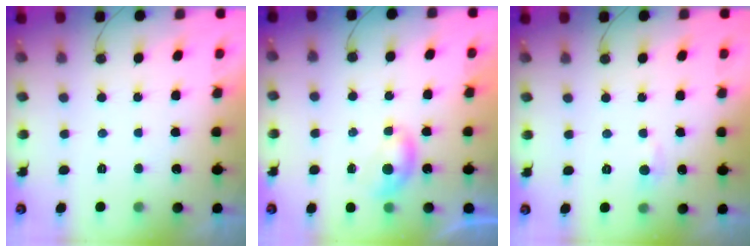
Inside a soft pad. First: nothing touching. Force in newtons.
{"total": 5.2, "press": 5.2, "slide": 0.5}
{"total": 4.6, "press": 4.5, "slide": 0.7}